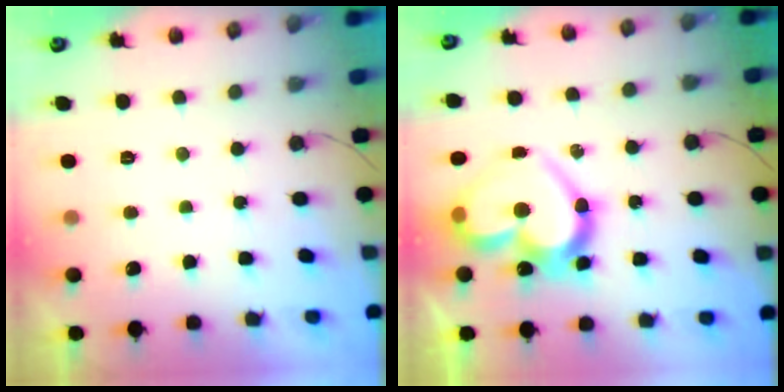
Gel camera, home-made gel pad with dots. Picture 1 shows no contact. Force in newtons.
{"total": 20.7, "press": 20.6, "slide": 2.2}